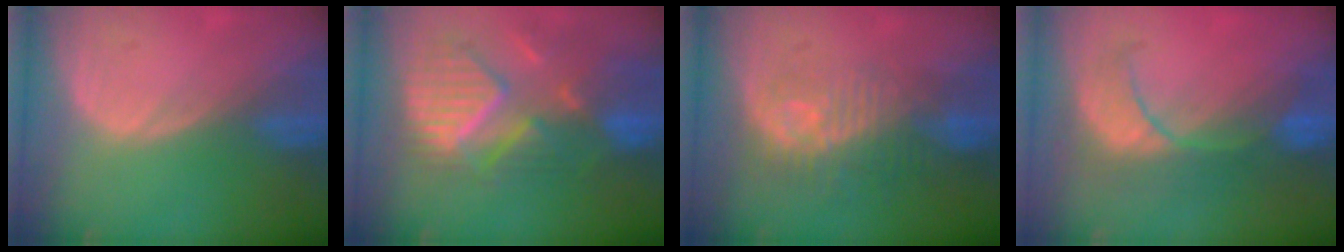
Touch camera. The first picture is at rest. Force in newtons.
{"total": 11.1, "press": 10.0, "slide": 4.9}
{"total": 9.7, "press": 8.7, "slide": 4.3}
{"total": 7.9, "press": 7.7, "slide": 1.6}